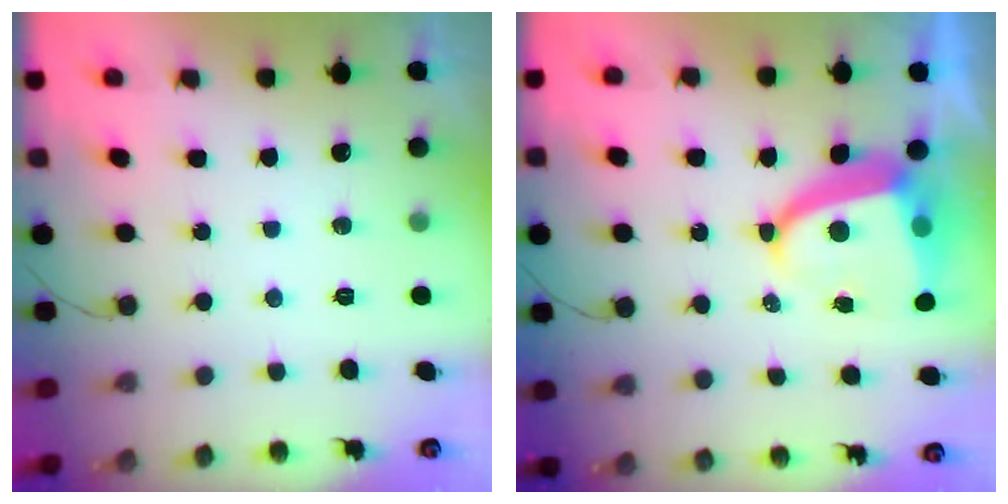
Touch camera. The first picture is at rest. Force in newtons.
{"total": 8.4, "press": 8.3, "slide": 1.1}